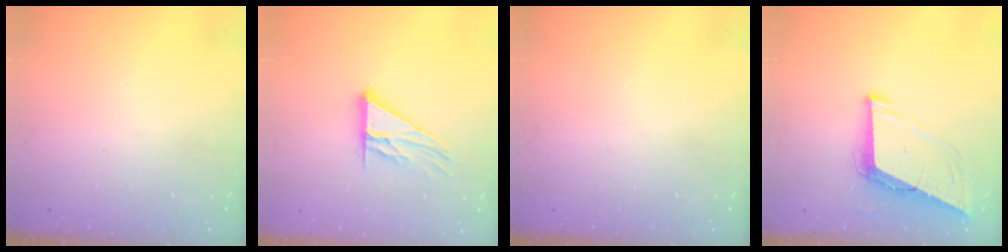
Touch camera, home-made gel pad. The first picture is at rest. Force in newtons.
{"total": 11.7, "press": 11.7, "slide": 0.9}
{"total": 0.0}
{"total": 9.0, "press": 8.1, "slide": 3.8}